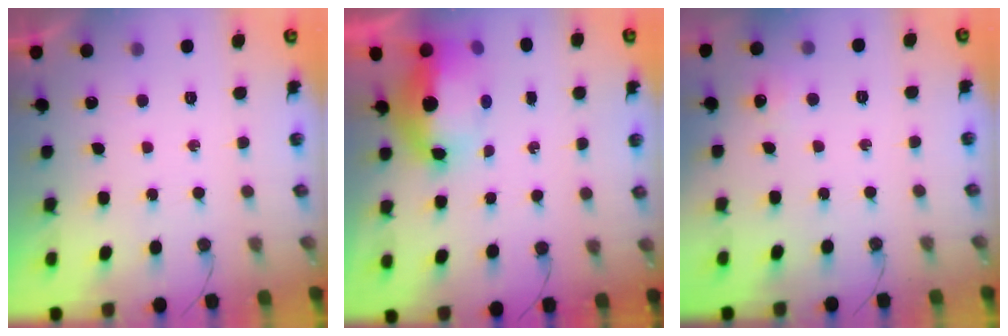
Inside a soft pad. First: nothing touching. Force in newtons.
{"total": 11.5, "press": 11.4, "slide": 1.2}
{"total": 5.5, "press": 5.4, "slide": 0.7}